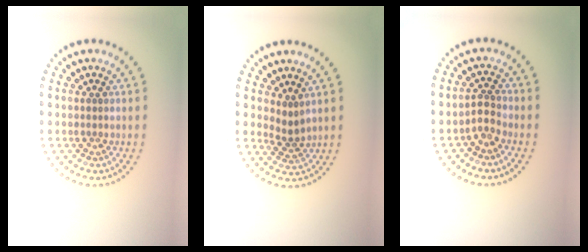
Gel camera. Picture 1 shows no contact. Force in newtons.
{"total": 1.9, "press": 1.2, "slide": 1.4}
{"total": 1.6, "press": 1.3, "slide": 1.0}